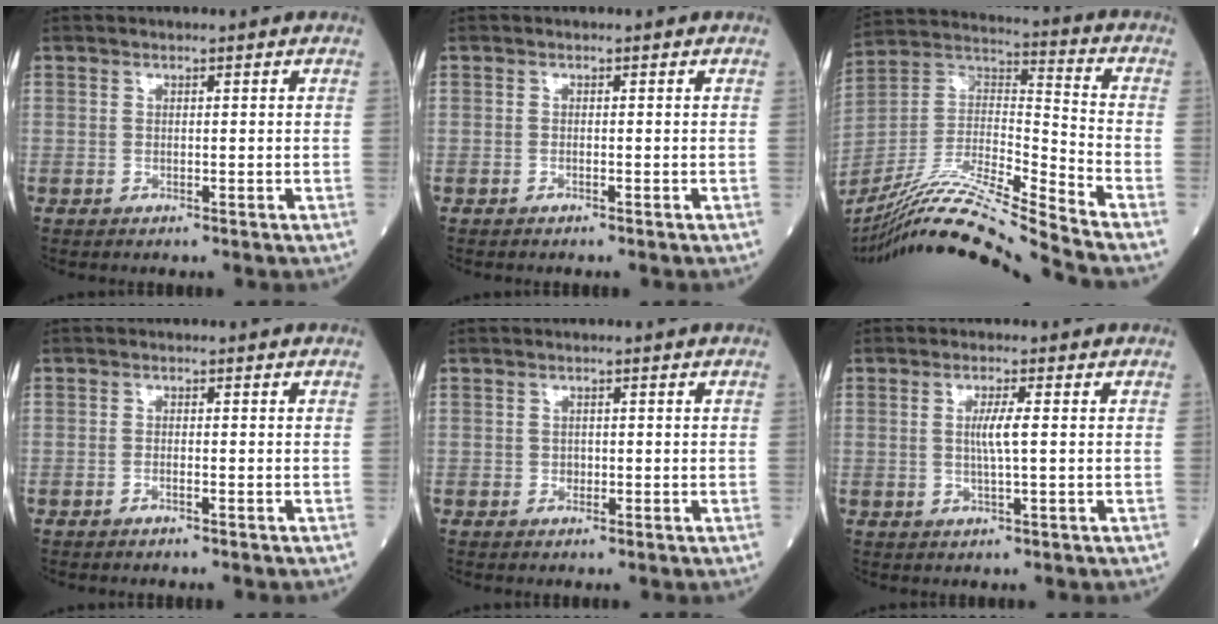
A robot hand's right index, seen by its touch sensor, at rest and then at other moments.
{"total": 0.0}
{"total": 20.2, "force": [-17.7, -2.4, 9.3], "torque": [-0.190, -0.004, -0.324]}
{"total": 0.6, "force": [-0.5, 0.0, 0.4], "torque": [-0.008, 0.002, -0.010]}
{"total": 0.7, "force": [-0.2, 0.7, 0.3], "torque": [-0.002, 0.003, -0.004]}
{"total": 3.1, "force": [0.3, -0.2, 3.1], "torque": [-0.060, -0.003, 0.004]}